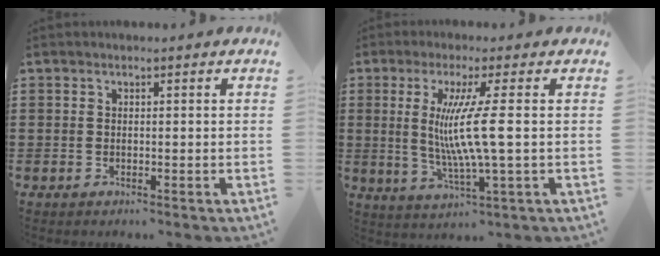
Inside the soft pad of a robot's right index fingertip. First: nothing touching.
{"total": 9.4, "force": [0.8, -0.1, 9.3], "torque": [-0.194, -0.015, 0.002]}